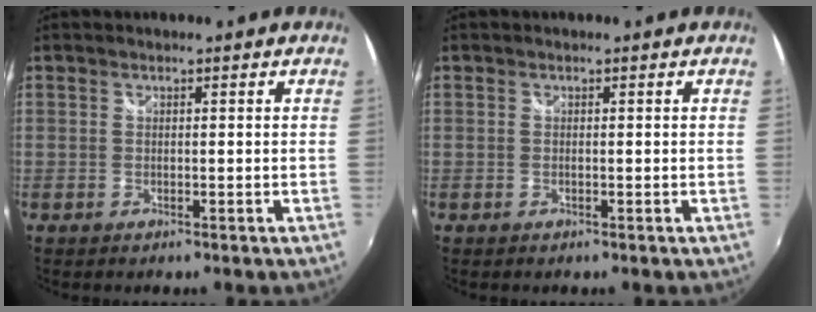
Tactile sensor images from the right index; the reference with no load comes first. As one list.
[{"total": 0.0}]